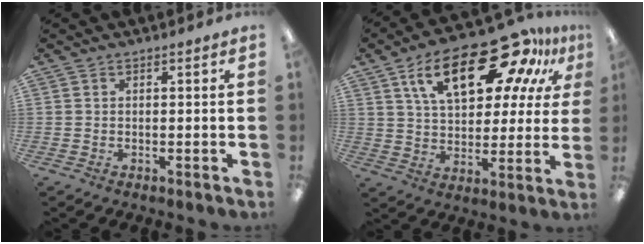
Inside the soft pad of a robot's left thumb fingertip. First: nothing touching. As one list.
[{"total": 23.7, "force": [13.0, 11.0, 16.5], "torque": [-0.265, -0.053, 0.216]}]